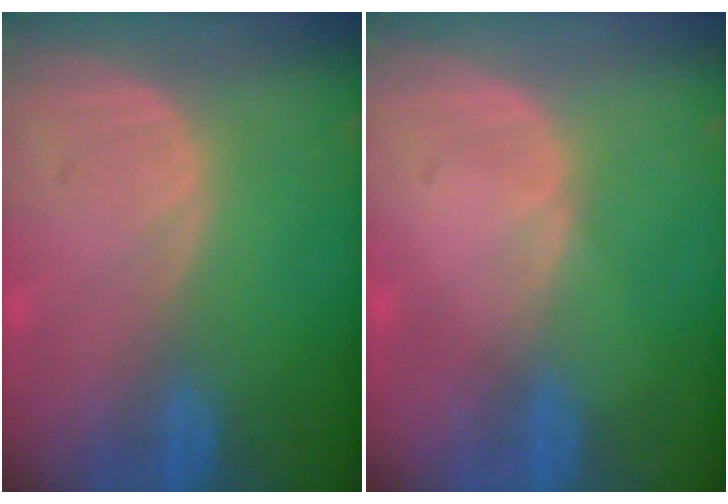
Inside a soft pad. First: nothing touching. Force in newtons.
{"total": 0.6, "press": 0.5, "slide": 0.2}